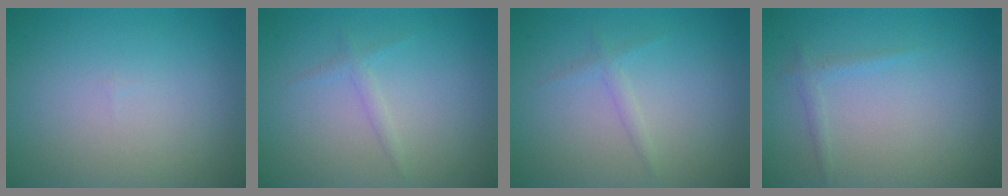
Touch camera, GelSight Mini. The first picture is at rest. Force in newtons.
{"total": 1.0, "press": 1.0, "slide": 0.1}
{"total": 1.0, "press": 1.0, "slide": 0.1}
{"total": 0.9, "press": 0.9, "slide": 0.1}